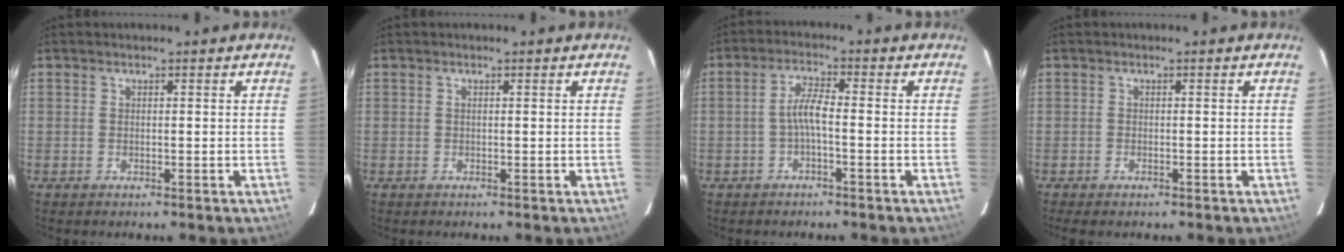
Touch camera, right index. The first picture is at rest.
{"total": 0.0}
{"total": 3.5, "force": [-1.3, 0.5, 3.3], "torque": [-0.068, 0.009, -0.026]}
{"total": 1.9, "force": [-1.5, 0.7, 0.8], "torque": [-0.023, -0.006, -0.028]}